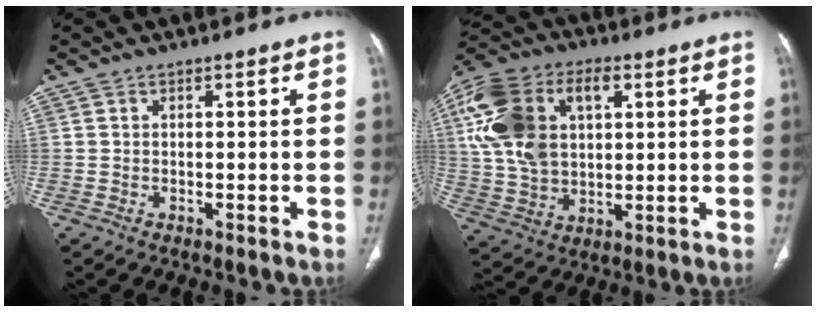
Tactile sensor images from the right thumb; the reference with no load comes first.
{"total": 19.7, "force": [5.4, 12.6, 14.1], "torque": [-0.281, 0.011, 0.096]}